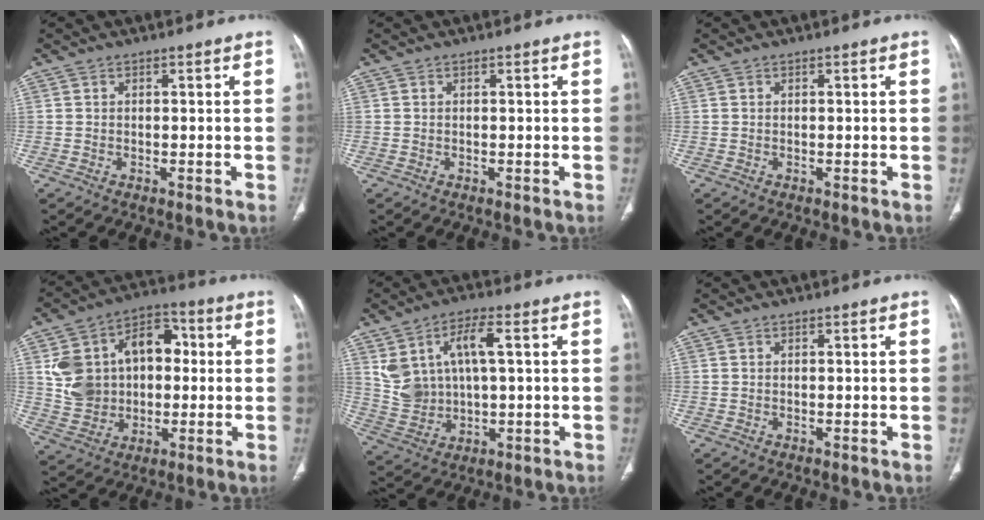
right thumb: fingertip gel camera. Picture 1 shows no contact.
{"total": 0.0}
{"total": 0.0}
{"total": 17.4, "force": [2.0, 13.4, 10.9], "torque": [-0.146, 0.036, 0.040]}
{"total": 11.2, "force": [3.2, 5.8, 9.0], "torque": [-0.160, 0.006, 0.070]}
{"total": 0.0}